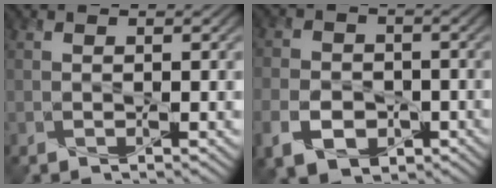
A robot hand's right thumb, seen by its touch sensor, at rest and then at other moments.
{"total": 6.9, "force": [-2.9, 4.9, 3.8], "torque": [-0.085, -0.015, -0.055]}